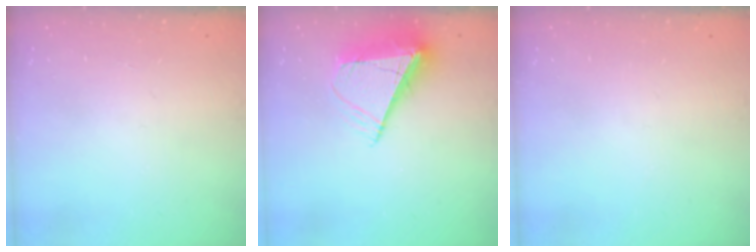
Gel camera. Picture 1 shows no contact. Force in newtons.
{"total": 11.3, "press": 11.3, "slide": 0.8}
{"total": 0.0}